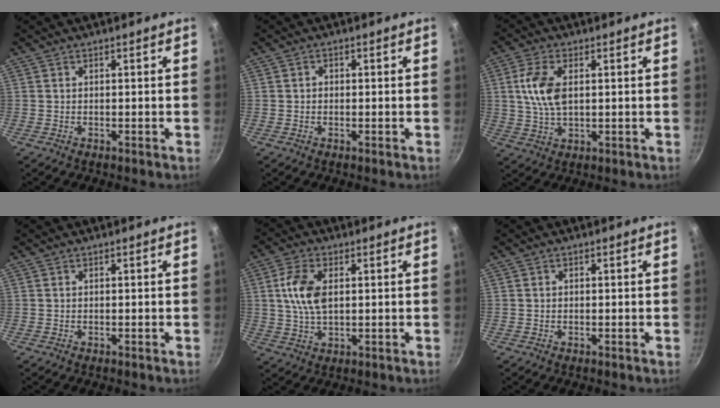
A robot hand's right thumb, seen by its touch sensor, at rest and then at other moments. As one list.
[{"total": 1.0, "force": [-0.1, 0.9, 0.4], "torque": [-0.004, 0.004, -0.002]}, {"total": 8.3, "force": [1.5, 4.5, 6.8], "torque": [-0.132, 0.004, 0.029]}, {"total": 0.0}, {"total": 8.3, "force": [1.6, 4.6, 6.8], "torque": [-0.127, 0.005, 0.028]}, {"total": 0.5, "force": [0.0, 0.5, 0.2], "torque": [-0.001, 0.004, 0.002]}]